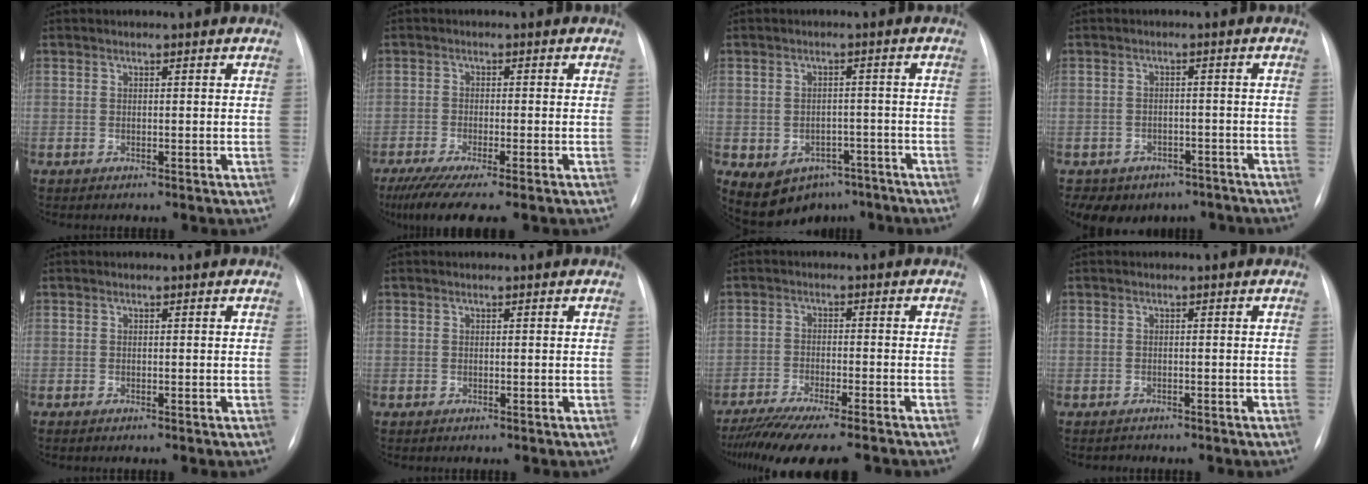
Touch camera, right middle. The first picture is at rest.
{"total": 8.9, "force": [-6.5, 0.8, 6.0], "torque": [-0.093, -0.021, -0.105]}
{"total": 8.5, "force": [-5.0, 6.2, 2.9], "torque": [-0.044, 0.024, -0.060]}
{"total": 8.5, "force": [-6.1, 5.6, 1.7], "torque": [-0.022, 0.017, -0.066]}
{"total": 0.0}
{"total": 0.0}
{"total": 14.2, "force": [-12.2, 1.1, 7.2], "torque": [-0.109, -0.029, -0.183]}
{"total": 0.9, "force": [-0.8, 0.4, -0.2], "torque": [0.000, 0.000, -0.013]}